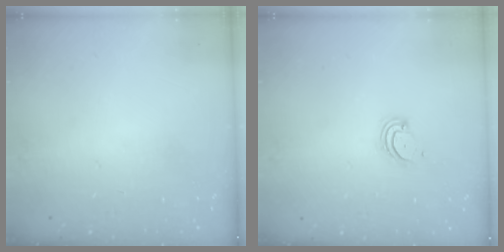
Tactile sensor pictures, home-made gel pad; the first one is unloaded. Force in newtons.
{"total": 3.0, "press": 3.0, "slide": 0.4}